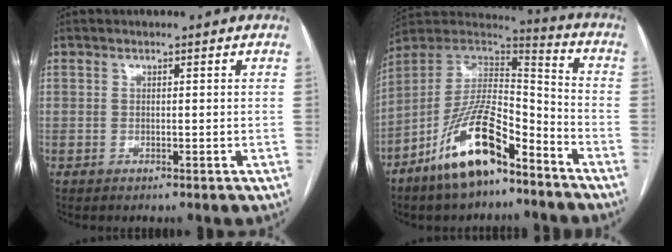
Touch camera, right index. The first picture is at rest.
{"total": 16.3, "force": [-10.5, 5.1, 11.4], "torque": [-0.209, 0.013, -0.187]}